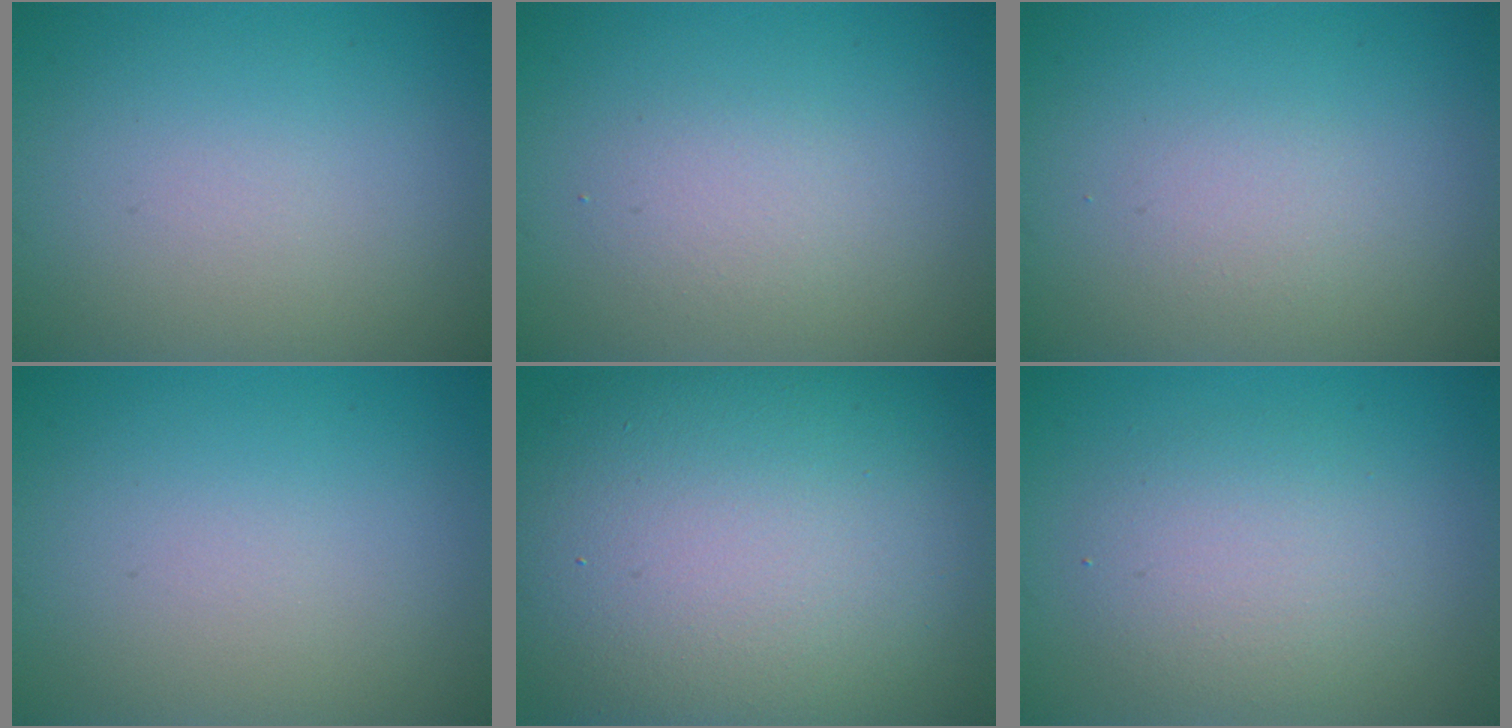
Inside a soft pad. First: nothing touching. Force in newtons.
{"total": 1.7, "press": 1.7, "slide": 0.2}
{"total": 1.1, "press": 1.1, "slide": 0.0}
{"total": 0.0}
{"total": 17.6, "press": 17.6, "slide": 0.7}
{"total": 3.4, "press": 3.4, "slide": 0.2}